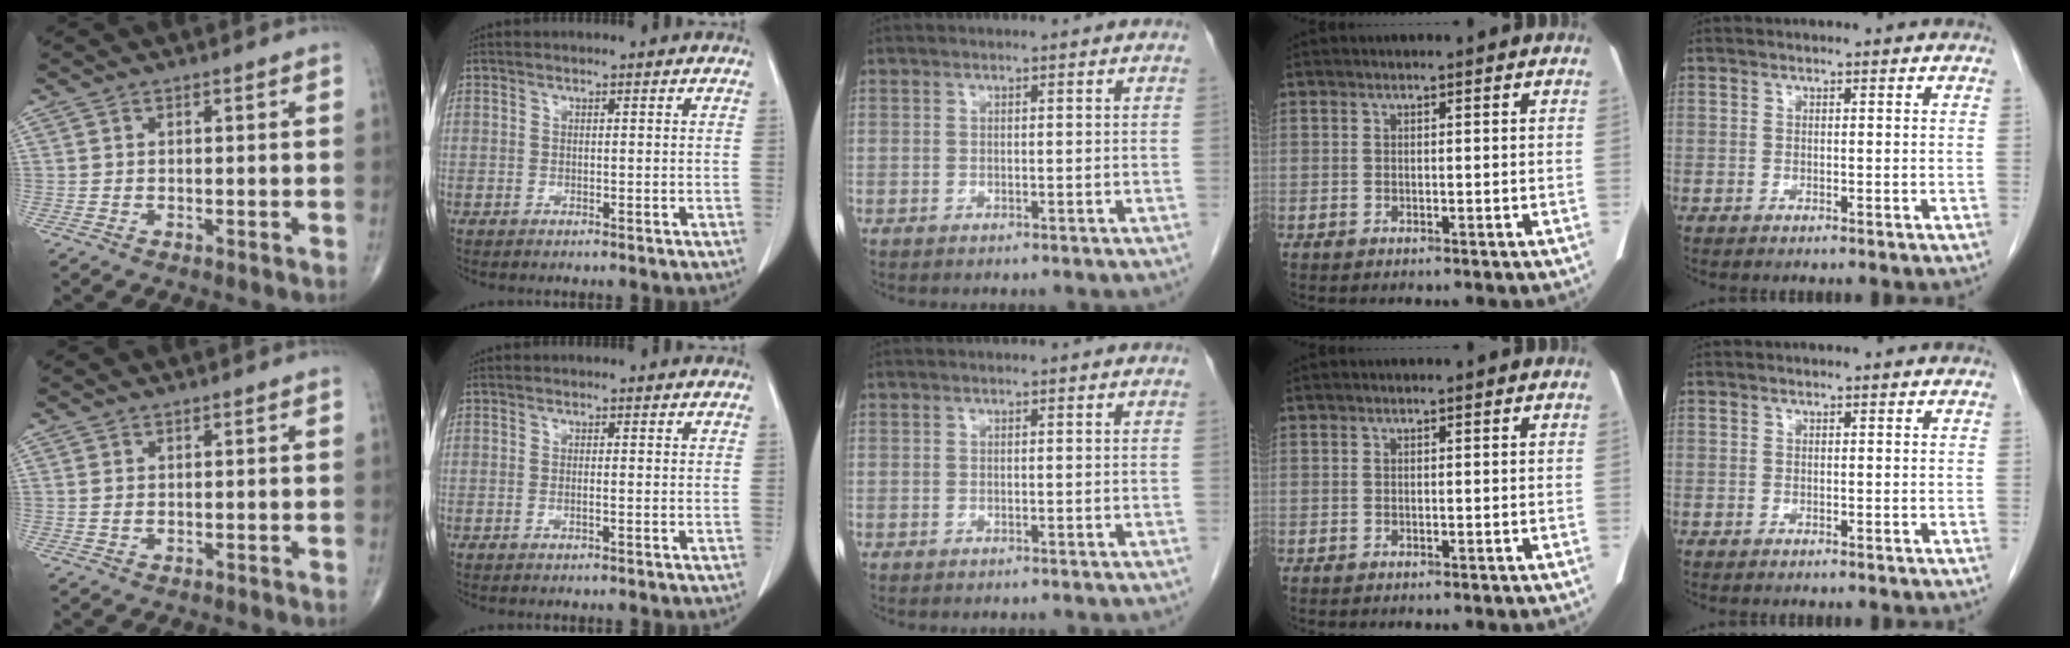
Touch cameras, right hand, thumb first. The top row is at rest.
{"thumb": {"total": 0.8, "force": [0.1, 0.5, 0.5], "torque": [-0.014, 0.001, 0.005]}, "index": {"total": 0.7, "force": [-0.2, 0.0, 0.7], "torque": [-0.015, 0.000, -0.003]}}